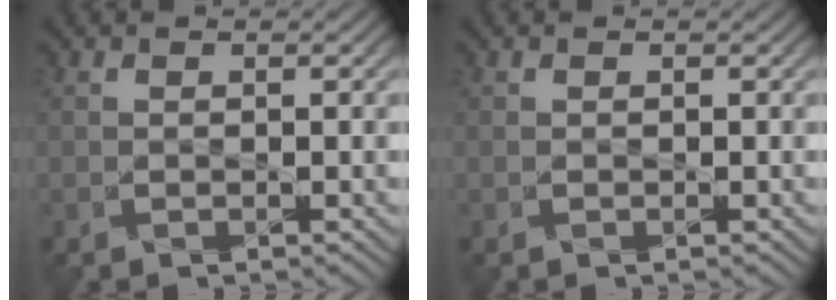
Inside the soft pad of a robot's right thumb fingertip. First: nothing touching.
{"total": 0.0}